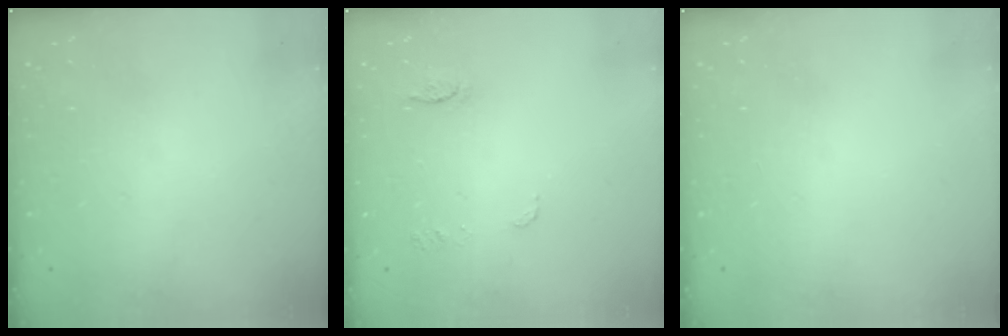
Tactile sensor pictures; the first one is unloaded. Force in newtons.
{"total": 6.9, "press": 6.9, "slide": 0.5}
{"total": 0.0}